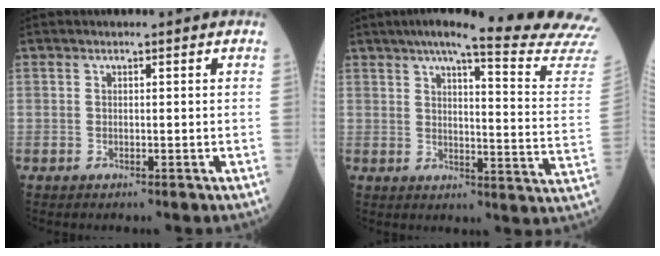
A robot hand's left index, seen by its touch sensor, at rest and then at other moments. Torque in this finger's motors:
{"motor_torque": [0.75, -1.38, -0.02, 0.09]}